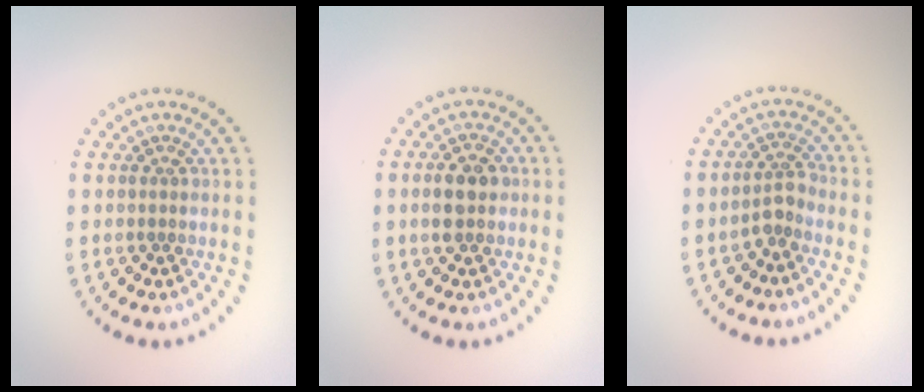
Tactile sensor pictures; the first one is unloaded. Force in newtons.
{"total": 3.1, "press": 3.1, "slide": 0.2}
{"total": 1.8, "press": 1.2, "slide": 1.3}